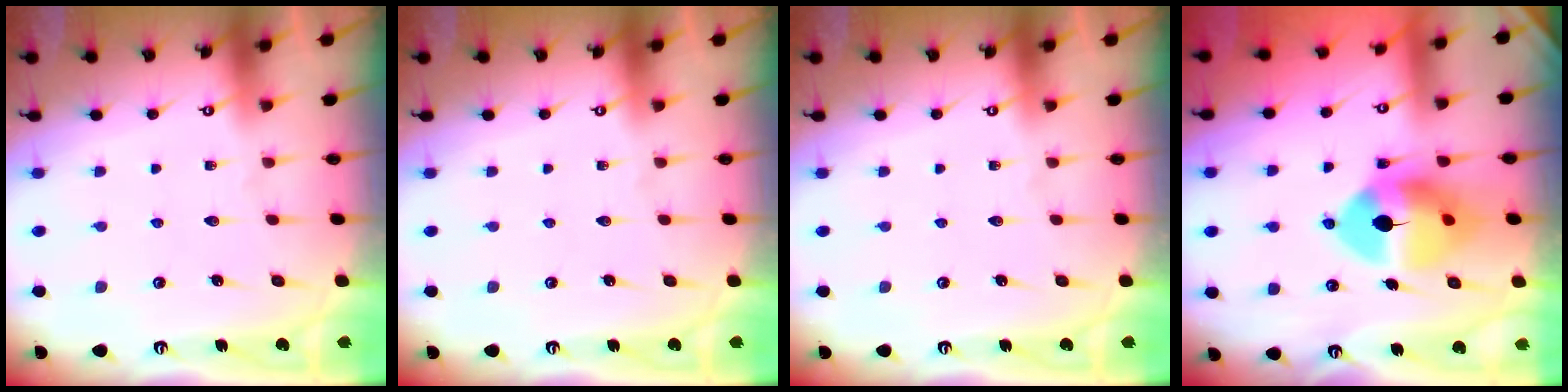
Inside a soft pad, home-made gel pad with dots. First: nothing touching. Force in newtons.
{"total": 0.0}
{"total": 0.0}
{"total": 12.2, "press": 12.1, "slide": 1.7}